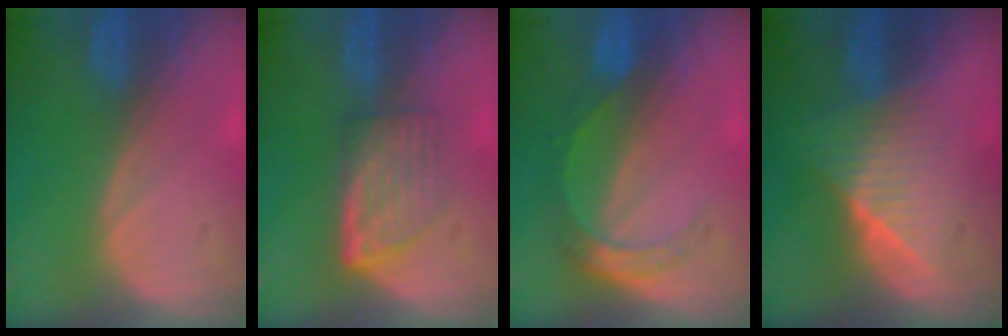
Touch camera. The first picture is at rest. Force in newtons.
{"total": 5.9, "press": 5.3, "slide": 2.6}
{"total": 5.4, "press": 4.7, "slide": 2.5}
{"total": 6.4, "press": 6.0, "slide": 2.2}